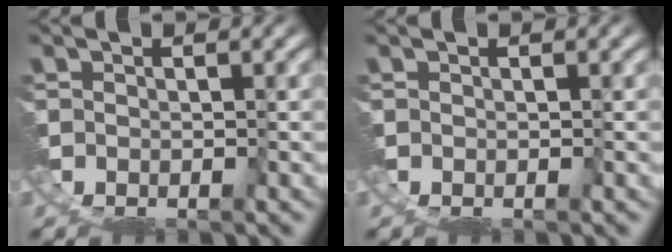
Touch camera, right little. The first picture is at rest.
{"total": 0.0}